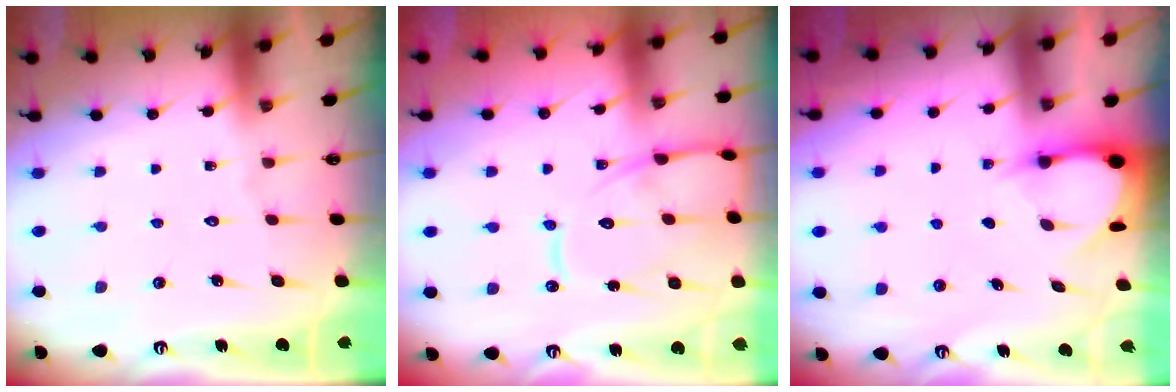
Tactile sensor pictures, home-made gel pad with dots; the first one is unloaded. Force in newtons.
{"total": 12.4, "press": 12.4, "slide": 0.7}
{"total": 3.3, "press": 3.3, "slide": 0.4}